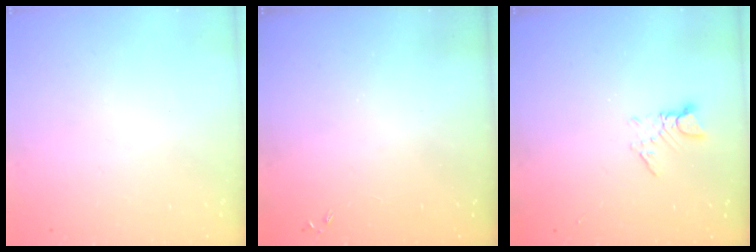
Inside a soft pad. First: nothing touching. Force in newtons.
{"total": 0.0}
{"total": 3.1, "press": 3.1, "slide": 0.4}